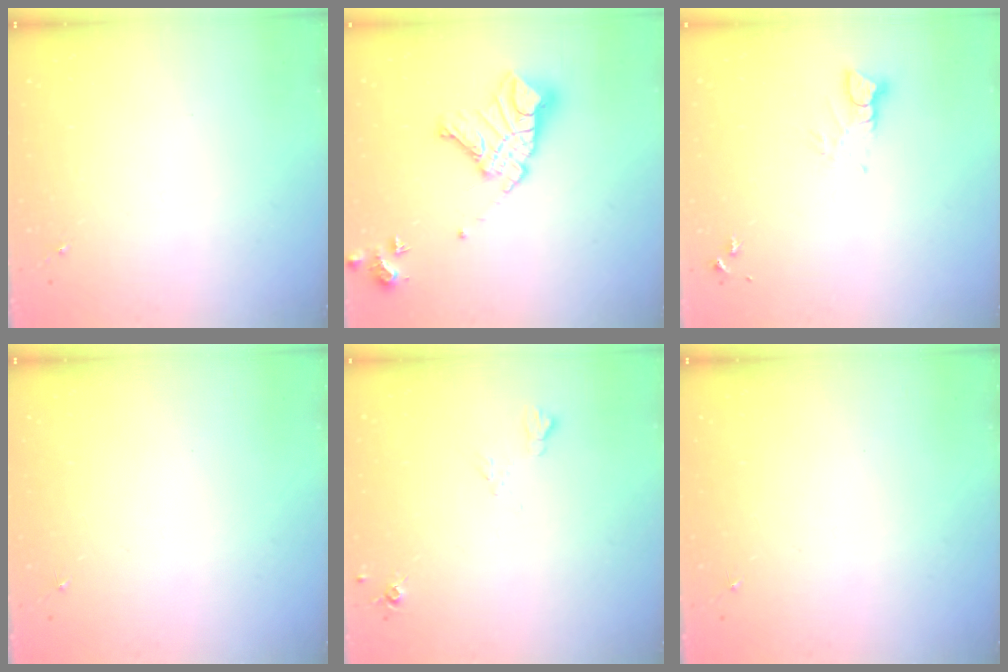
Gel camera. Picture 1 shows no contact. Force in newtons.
{"total": 16.3, "press": 16.2, "slide": 2.0}
{"total": 3.4, "press": 3.4, "slide": 0.2}
{"total": 0.0}
{"total": 6.2, "press": 6.2, "slide": 1.0}
{"total": 0.0}